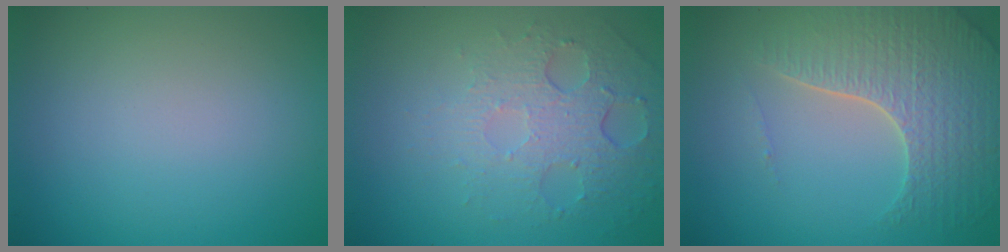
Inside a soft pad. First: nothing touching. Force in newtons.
{"total": 5.2, "press": 3.3, "slide": 4.0}
{"total": 5.8, "press": 4.7, "slide": 3.3}